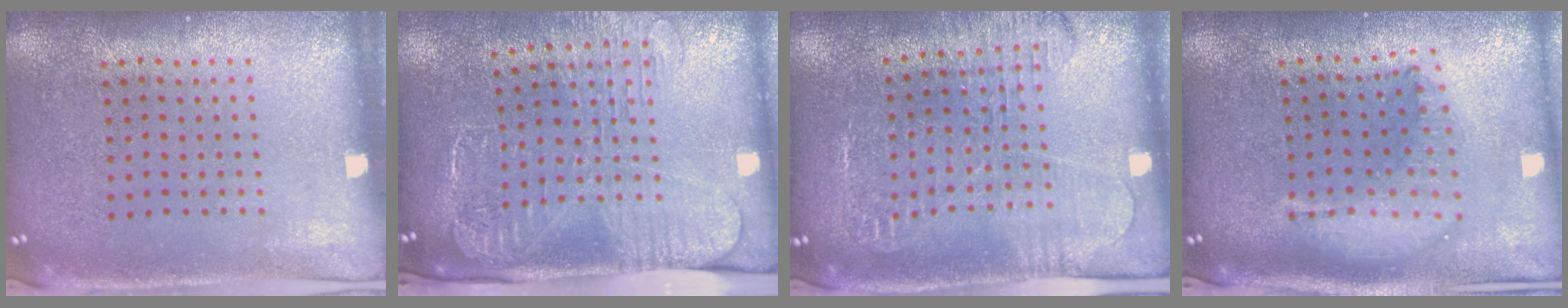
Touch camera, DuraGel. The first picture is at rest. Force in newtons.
{"total": 2.7, "press": 2.1, "slide": 1.7}
{"total": 2.0, "press": 2.0, "slide": 0.1}
{"total": 2.1, "press": 1.6, "slide": 1.3}